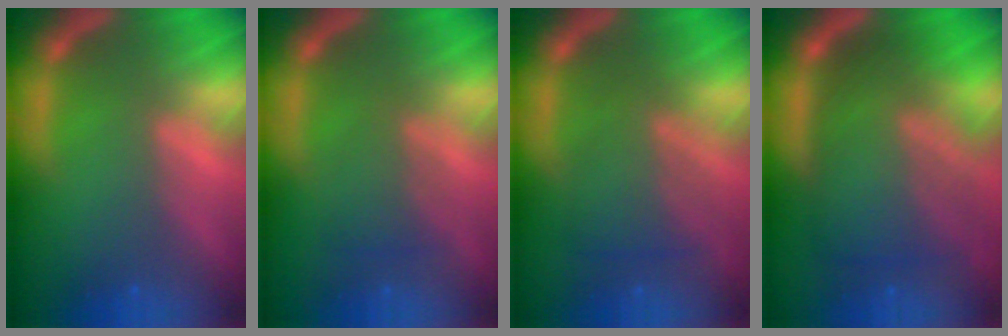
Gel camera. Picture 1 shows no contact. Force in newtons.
{"total": 3.0}
{"total": 5.1}
{"total": 10.0}